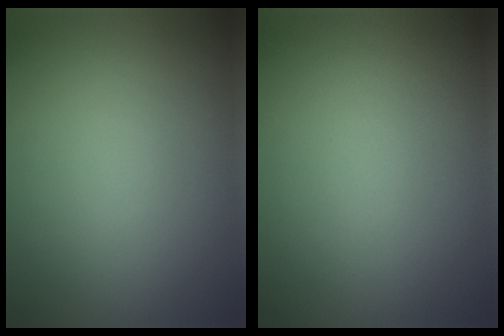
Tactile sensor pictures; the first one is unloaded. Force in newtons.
{"total": 0.0}